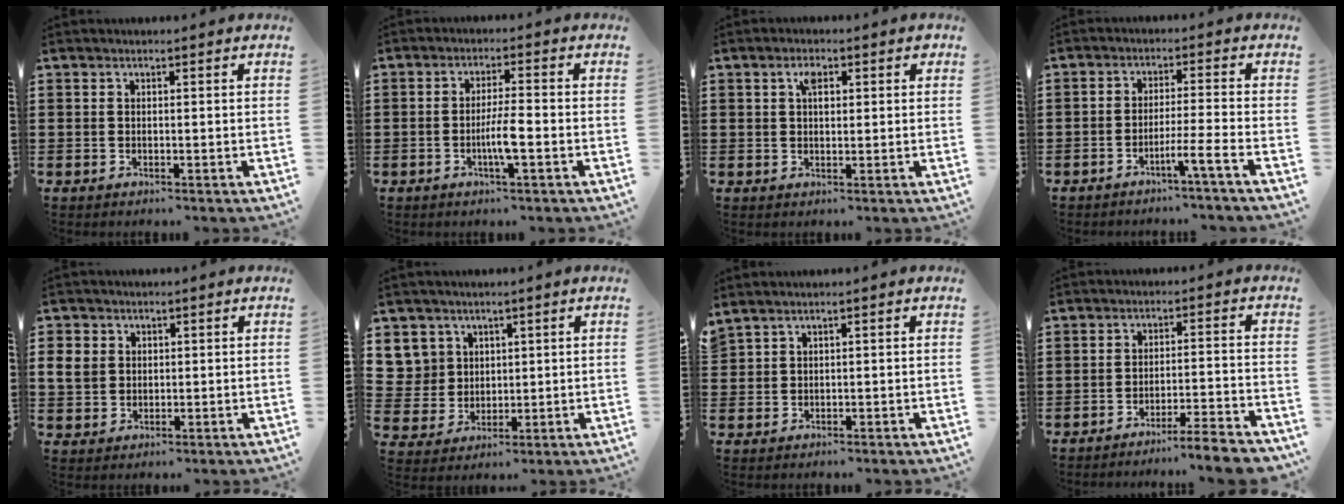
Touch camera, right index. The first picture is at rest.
{"total": 4.5, "force": [-1.3, 0.5, 4.2], "torque": [-0.088, -0.005, -0.030]}
{"total": 2.9, "force": [1.1, 1.4, 2.3], "torque": [-0.033, 0.002, 0.014]}
{"total": 4.1, "force": [-3.1, -0.7, 2.7], "torque": [-0.045, -0.008, -0.057]}
{"total": 3.7, "force": [0.7, 3.4, 1.4], "torque": [-0.047, 0.010, 0.010]}
{"total": 5.9, "force": [2.6, 5.3, 0.1], "torque": [-0.034, 0.010, 0.051]}
{"total": 1.0, "force": [0.9, 0.3, 0.2], "torque": [-0.007, 0.000, 0.018]}
{"total": 4.8, "force": [-4.5, -0.4, 1.9], "torque": [-0.031, -0.015, -0.087]}